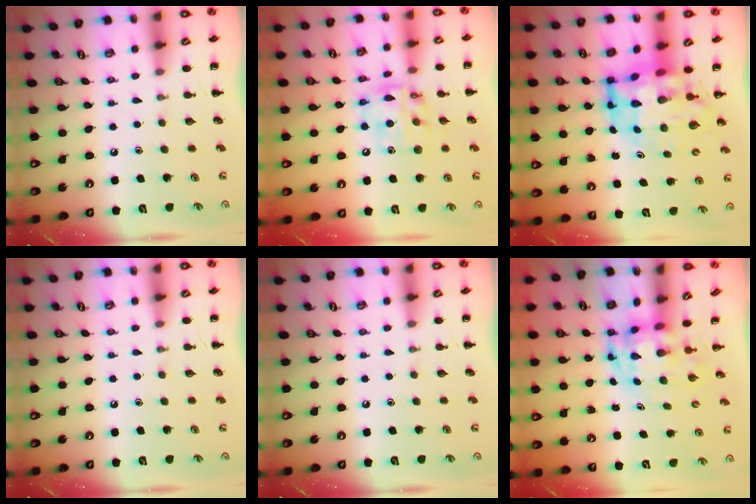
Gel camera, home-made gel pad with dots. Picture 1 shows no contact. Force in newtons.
{"total": 12.5, "press": 12.1, "slide": 2.8}
{"total": 11.0, "press": 10.5, "slide": 3.3}
{"total": 0.0}
{"total": 0.0}
{"total": 3.8, "press": 3.7, "slide": 0.8}